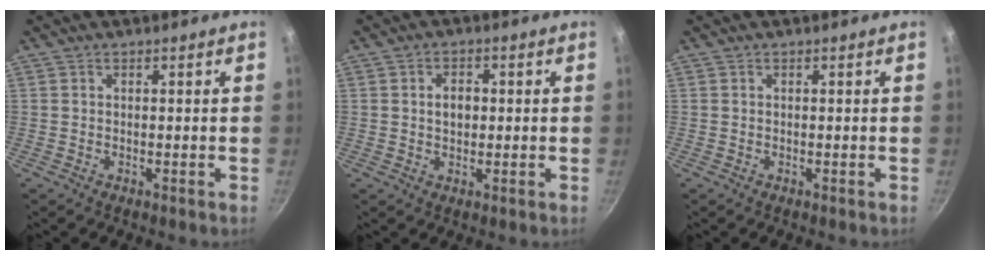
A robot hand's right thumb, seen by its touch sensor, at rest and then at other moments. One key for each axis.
{"total": 3.6, "fx": 0.3, "fy": 2.6, "fz": 2.5, "tx": -0.025, "ty": 0.006, "tz": 0.004}
{"total": 0.0}